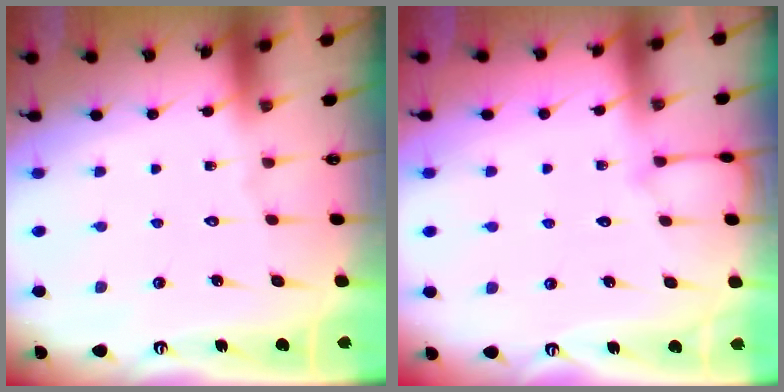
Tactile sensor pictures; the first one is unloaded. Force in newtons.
{"total": 3.7, "press": 3.7, "slide": 0.4}